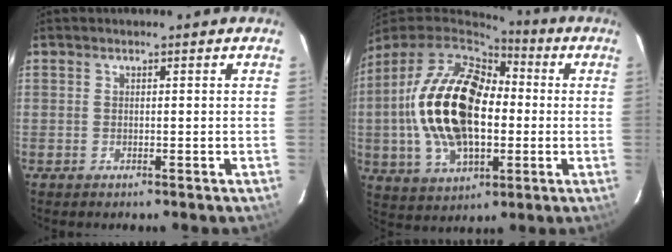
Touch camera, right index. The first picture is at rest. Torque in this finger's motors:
{"motor_torque": [2.14, 0.00, 1.05, 0.21]}